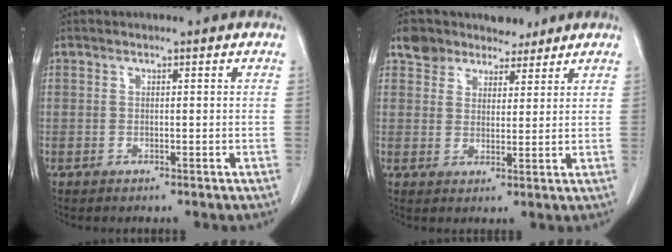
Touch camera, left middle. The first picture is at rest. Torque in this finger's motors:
{"motor_torque": [0.31, -0.47, 0.01, 0.01]}